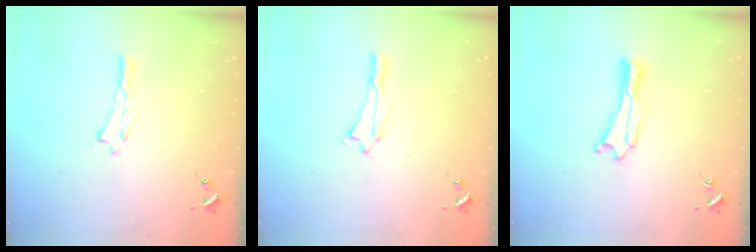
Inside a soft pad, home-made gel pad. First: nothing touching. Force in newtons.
{"total": 0.0}
{"total": 0.8, "press": 0.7, "slide": 0.2}